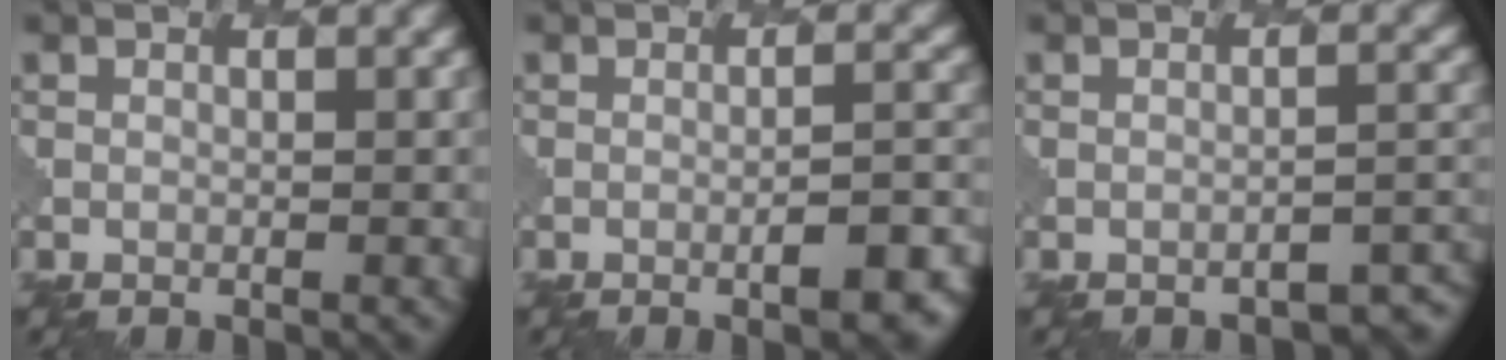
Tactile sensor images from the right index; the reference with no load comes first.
{"total": 4.8, "force": [-2.2, 1.3, 4.1], "torque": [-0.052, 0.005, -0.028]}
{"total": 3.5, "force": [-3.1, 0.6, 1.3], "torque": [-0.015, 0.003, -0.041]}